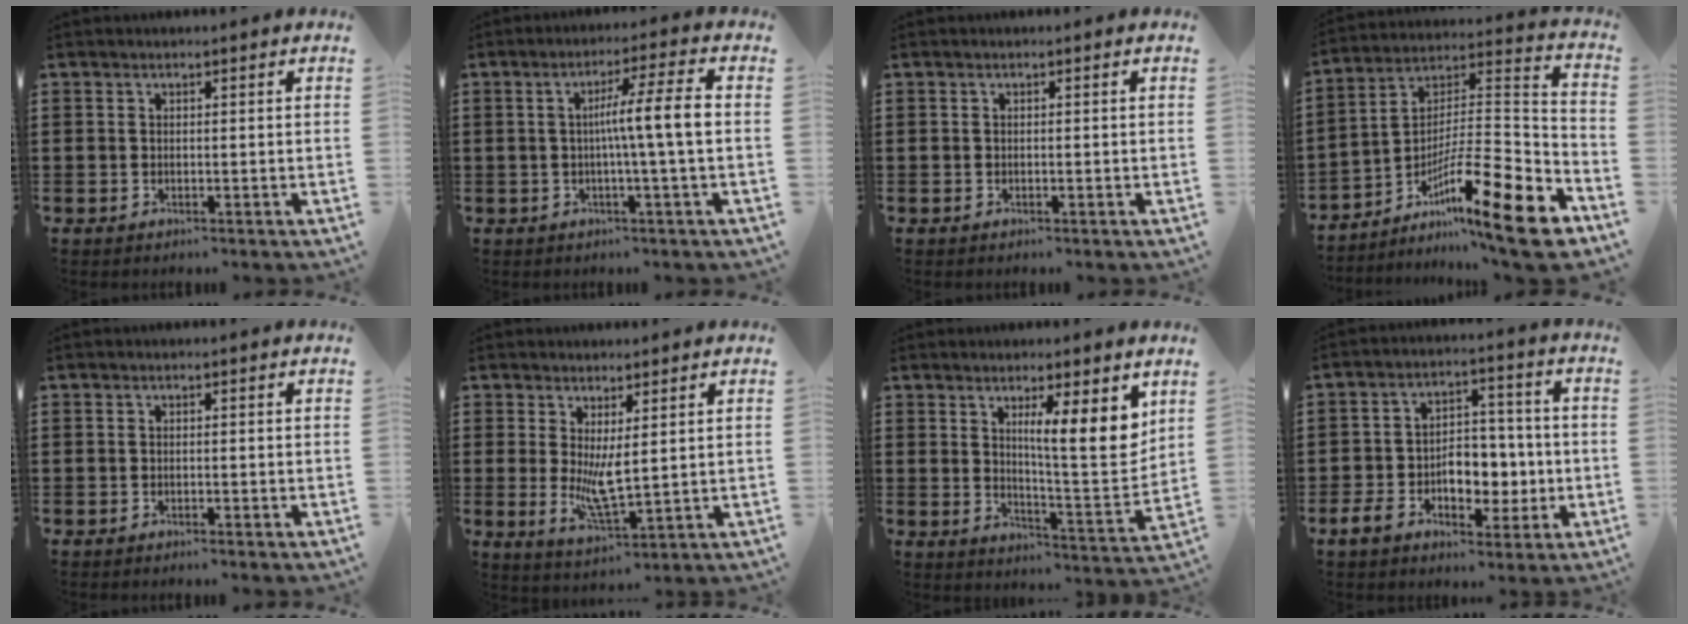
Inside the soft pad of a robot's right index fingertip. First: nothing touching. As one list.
[{"total": 7.1, "force": [-0.2, -0.5, 7.0], "torque": [-0.127, -0.001, -0.014]}, {"total": 0.0}, {"total": 16.1, "force": [-9.8, 2.1, 12.5], "torque": [-0.192, 0.014, -0.177]}, {"total": 0.6, "force": [-0.6, -0.2, 0.2], "torque": [-0.004, -0.003, -0.011]}, {"total": 5.1, "force": [1.0, 1.5, 4.8], "torque": [-0.090, -0.012, 0.018]}, {"total": 8.6, "force": [4.3, 1.2, 7.3], "torque": [-0.107, -0.028, 0.063]}, {"total": 7.9, "force": [-1.8, 6.0, 4.9], "torque": [-0.076, 0.008, -0.034]}]